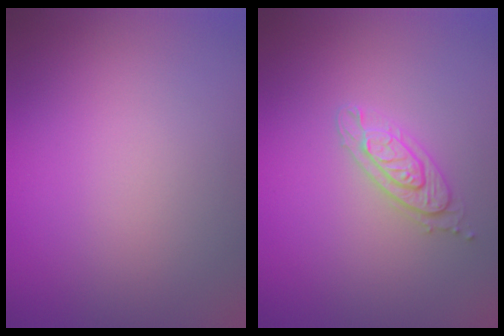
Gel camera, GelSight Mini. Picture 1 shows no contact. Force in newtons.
{"total": 2.3, "press": 2.2, "slide": 0.5}